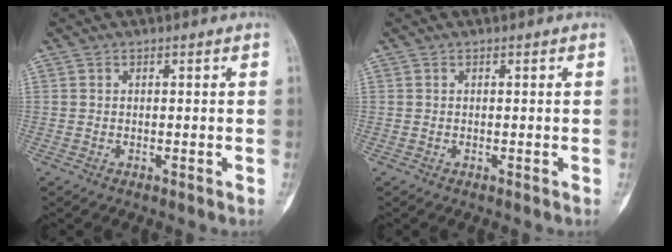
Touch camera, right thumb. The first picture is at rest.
{"total": 0.0}